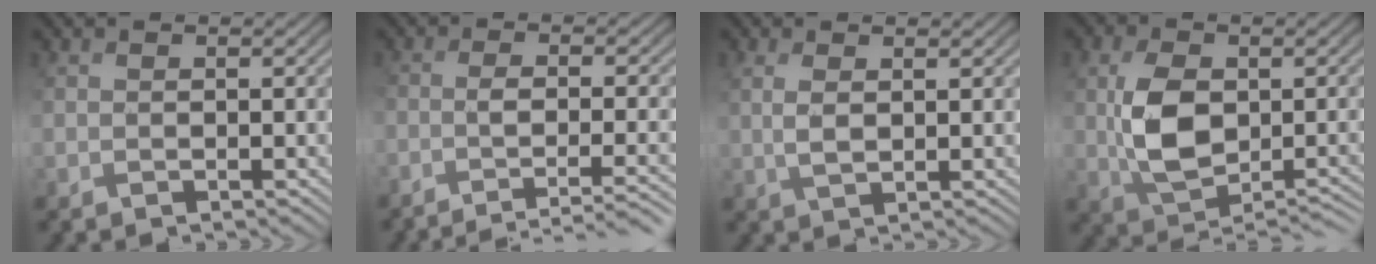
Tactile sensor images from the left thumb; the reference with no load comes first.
{"total": 6.1, "force": [-3.1, 1.6, 5.0], "torque": [-0.072, -0.004, -0.046]}
{"total": 2.6, "force": [0.9, 0.8, 2.3], "torque": [-0.052, 0.001, 0.020]}
{"total": 8.6, "force": [-1.0, 5.1, 6.8], "torque": [-0.132, -0.005, -0.016]}